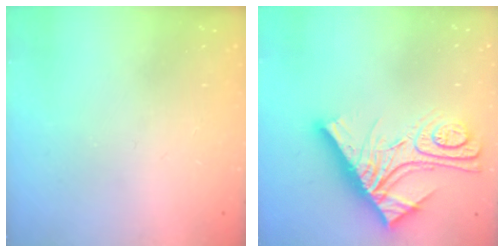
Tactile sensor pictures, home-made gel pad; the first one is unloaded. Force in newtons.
{"total": 17.1, "press": 17.0, "slide": 1.5}